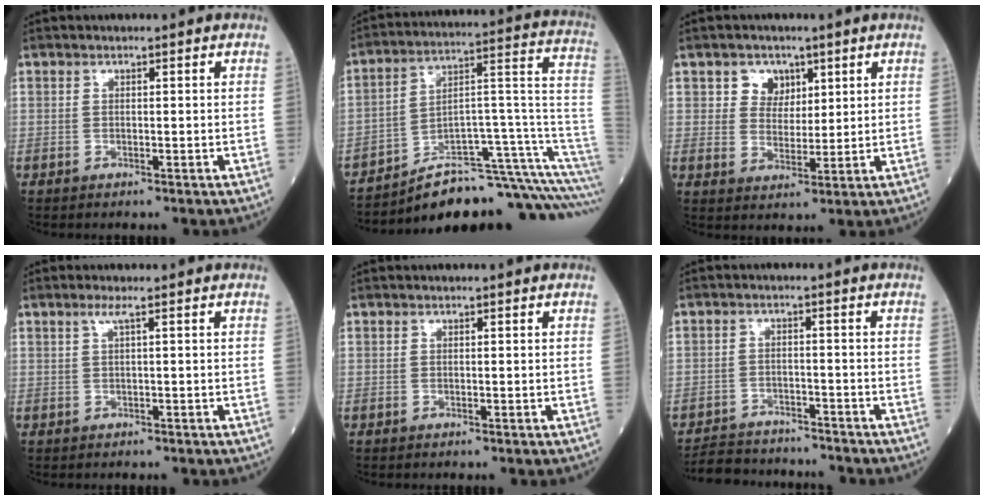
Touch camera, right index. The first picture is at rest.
{"total": 17.2, "force": [-14.0, 0.4, 10.0], "torque": [-0.074, 0.082, -0.205]}
{"total": 4.4, "force": [2.3, 3.6, 1.2], "torque": [-0.017, 0.005, 0.041]}
{"total": 1.0, "force": [0.3, -0.2, 0.9], "torque": [-0.022, 0.004, 0.006]}
{"total": 0.0}
{"total": 5.4, "force": [-5.1, 1.6, 0.5], "torque": [-0.005, -0.009, -0.083]}